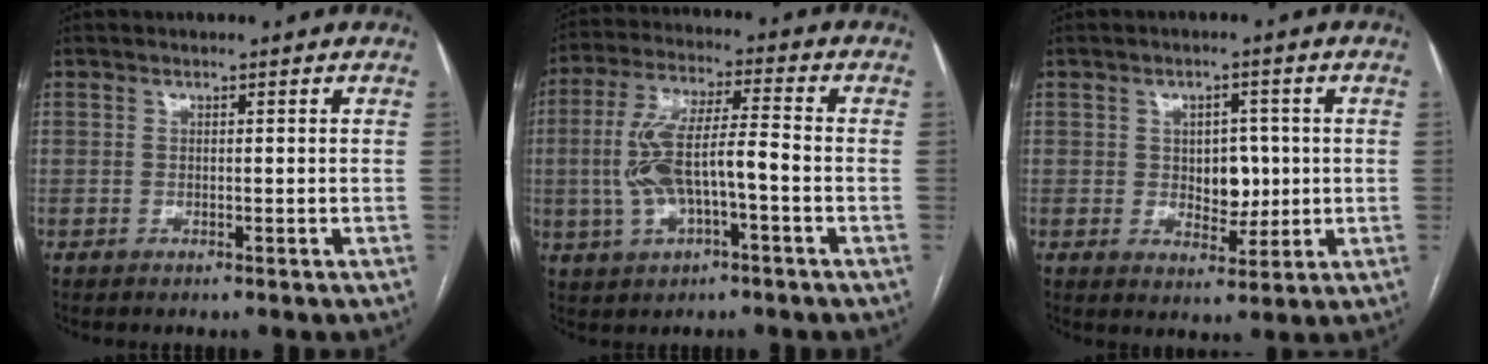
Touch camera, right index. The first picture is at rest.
{"total": 11.3, "force": [-1.9, 3.1, 10.6], "torque": [-0.218, 0.020, -0.030]}
{"total": 5.0, "force": [0.2, 3.2, 3.8], "torque": [-0.045, 0.006, 0.012]}